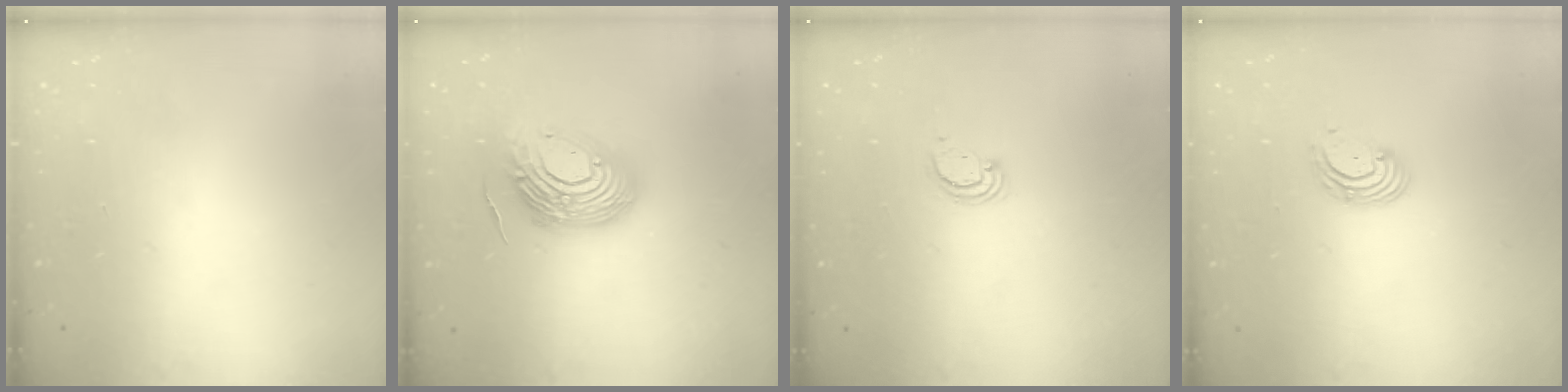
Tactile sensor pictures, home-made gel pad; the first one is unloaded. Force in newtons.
{"total": 17.4, "press": 17.3, "slide": 2.1}
{"total": 2.6, "press": 2.6, "slide": 0.2}
{"total": 2.8, "press": 2.8, "slide": 0.2}